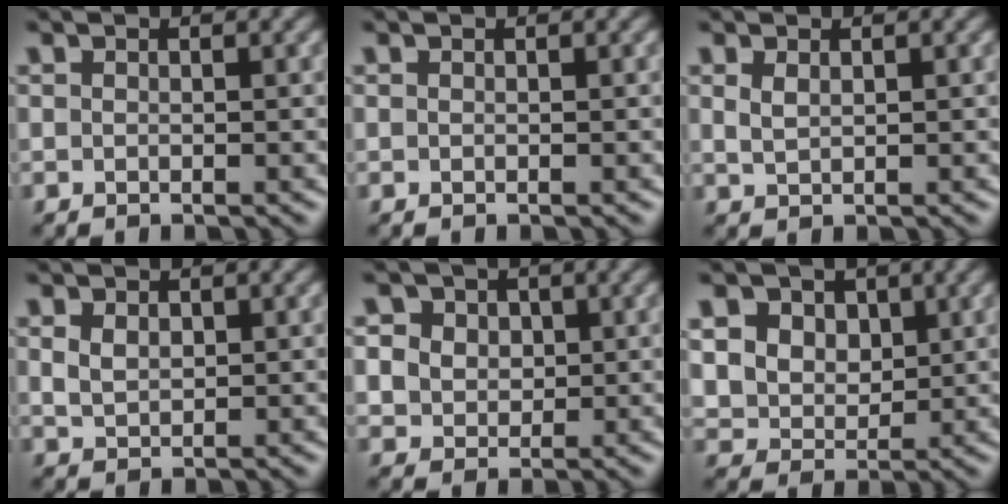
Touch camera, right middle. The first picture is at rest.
{"total": 0.0}
{"total": 0.9, "force": [0.5, 0.4, 0.6], "torque": [-0.020, 0.000, 0.016]}
{"total": 1.5, "force": [0.5, 1.1, 1.0], "torque": [-0.024, 0.001, 0.015]}
{"total": 6.7, "force": [2.6, 5.6, 2.7], "torque": [-0.059, 0.026, 0.029]}
{"total": 9.6, "force": [4.3, 7.5, 4.2], "torque": [-0.107, 0.023, 0.071]}